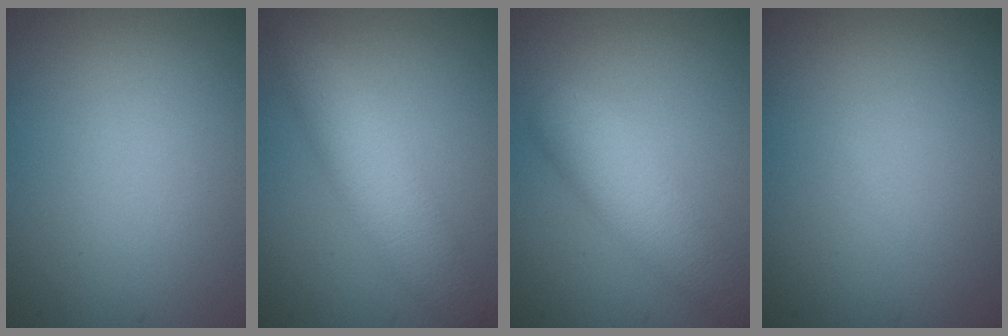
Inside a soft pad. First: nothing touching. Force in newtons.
{"total": 4.7, "press": 4.7, "slide": 0.2}
{"total": 4.8, "press": 4.8, "slide": 0.2}
{"total": 0.0}